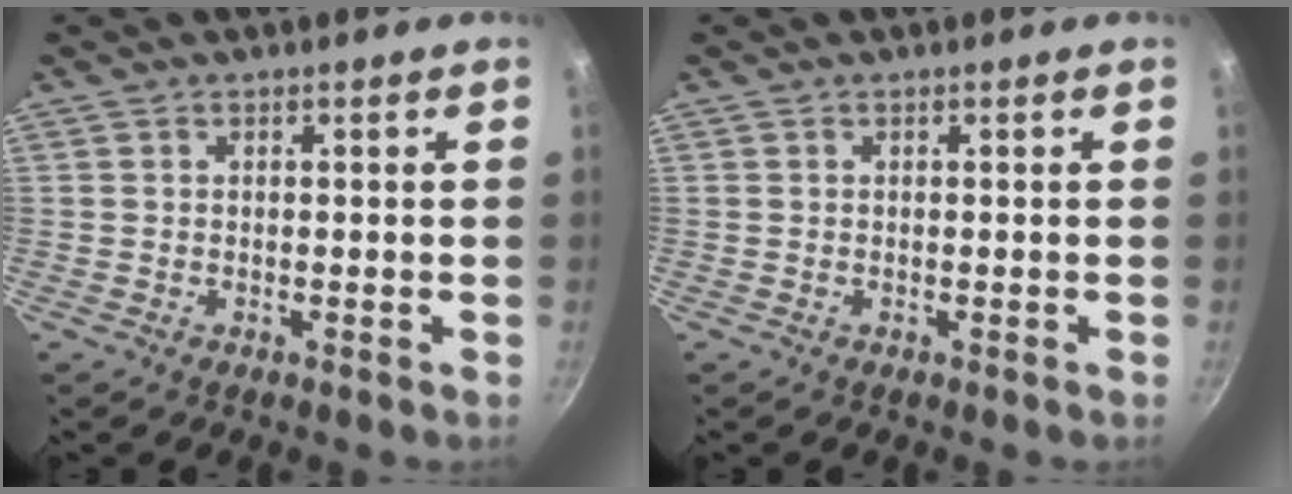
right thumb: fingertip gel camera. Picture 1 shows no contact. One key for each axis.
{"total": 0.0}